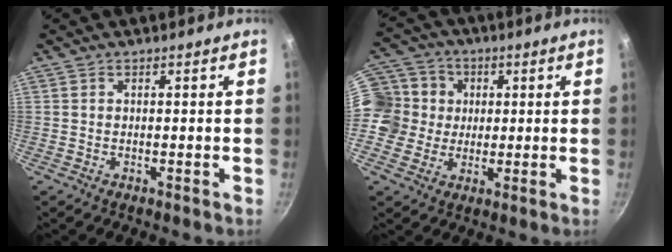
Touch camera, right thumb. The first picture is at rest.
{"total": 13.1, "force": [1.6, 12.1, 4.8], "torque": [-0.080, 0.018, 0.018]}